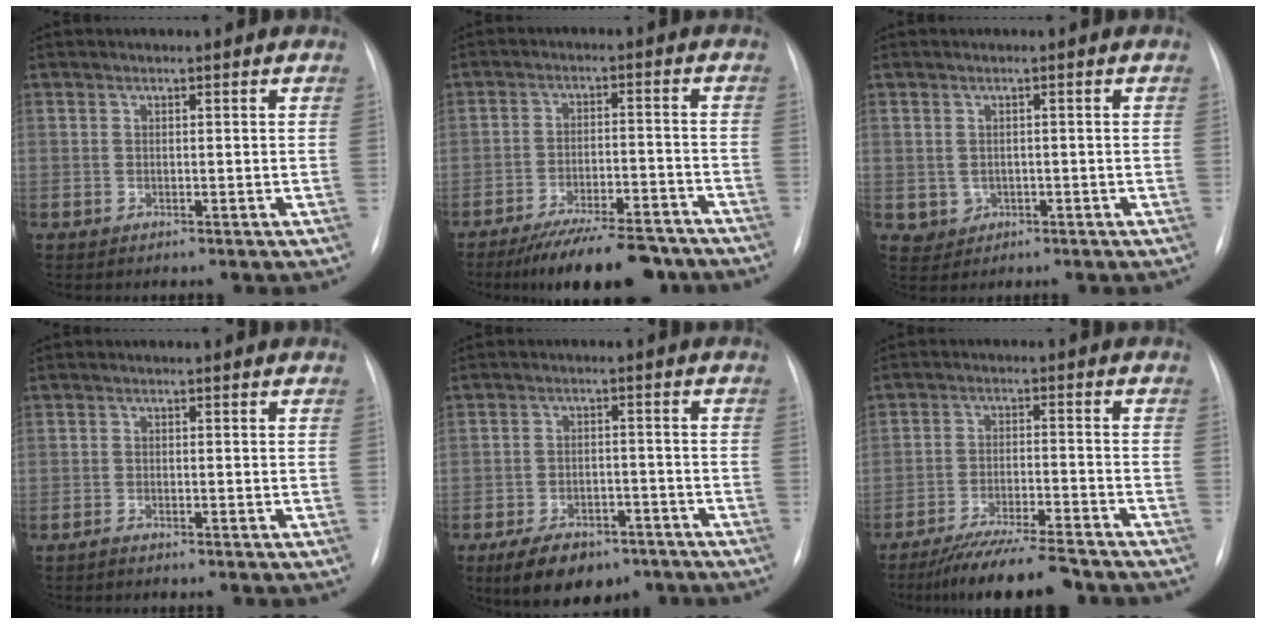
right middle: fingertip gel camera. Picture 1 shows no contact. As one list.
[{"total": 14.7, "force": [-12.4, 3.1, 7.1], "torque": [-0.098, 0.000, -0.183]}, {"total": 2.6, "force": [-0.4, 2.5, 0.6], "torque": [-0.005, 0.003, 0.003]}, {"total": 0.7, "force": [-0.6, 0.0, 0.2], "torque": [-0.009, -0.001, -0.013]}, {"total": 10.2, "force": [-7.2, 5.0, 5.1], "torque": [-0.085, -0.002, -0.110]}, {"total": 11.0, "force": [-9.6, 0.4, 5.4], "torque": [-0.085, -0.027, -0.153]}]